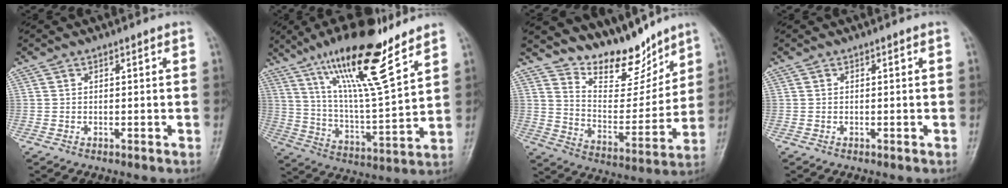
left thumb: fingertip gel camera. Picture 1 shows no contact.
{"total": 19.2, "force": [12.8, 3.8, 13.9], "torque": [-0.223, -0.065, 0.231]}
{"total": 14.2, "force": [12.0, 5.5, 5.2], "torque": [-0.043, -0.086, 0.212]}
{"total": 0.0}